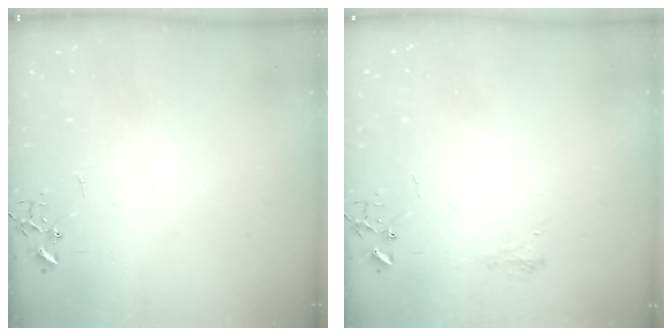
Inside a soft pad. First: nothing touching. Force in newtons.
{"total": 7.1, "press": 7.1, "slide": 0.8}